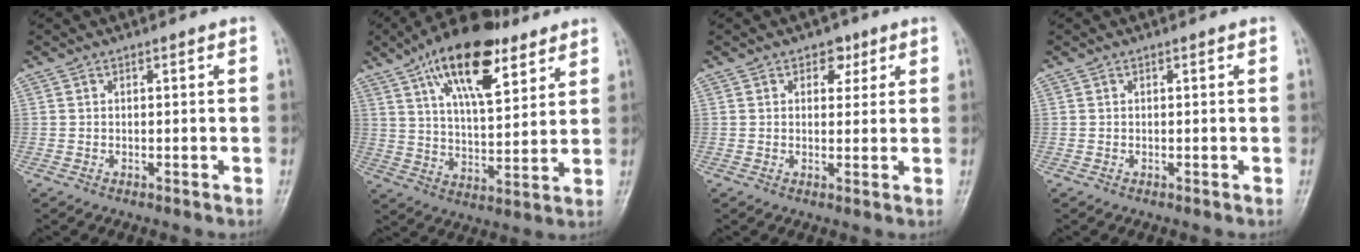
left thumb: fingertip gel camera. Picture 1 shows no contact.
{"total": 18.3, "force": [10.0, 7.7, 13.3], "torque": [-0.188, -0.031, 0.168]}
{"total": 3.4, "force": [1.7, 2.5, 1.6], "torque": [0.006, -0.005, 0.020]}
{"total": 0.0}